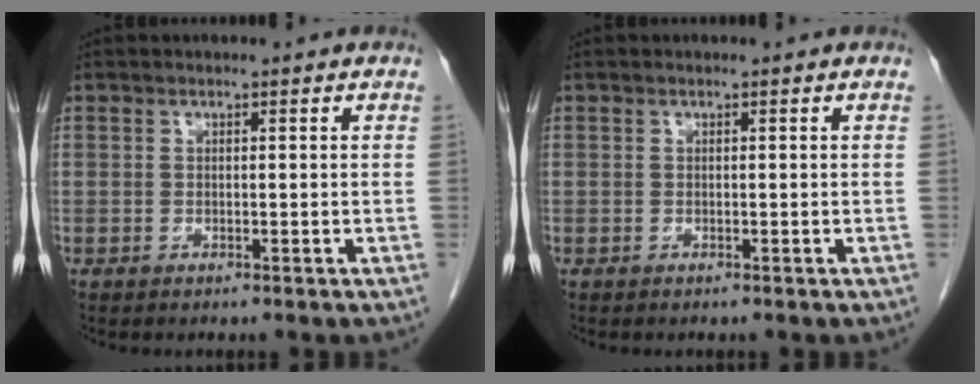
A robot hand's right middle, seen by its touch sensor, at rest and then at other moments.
{"total": 0.0}